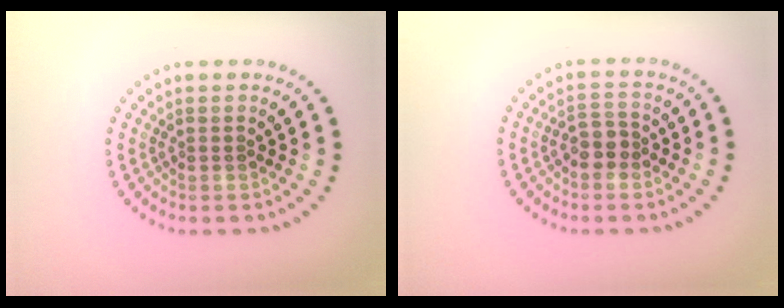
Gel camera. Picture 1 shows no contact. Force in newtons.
{"total": 2.1, "press": 1.9, "slide": 0.9}